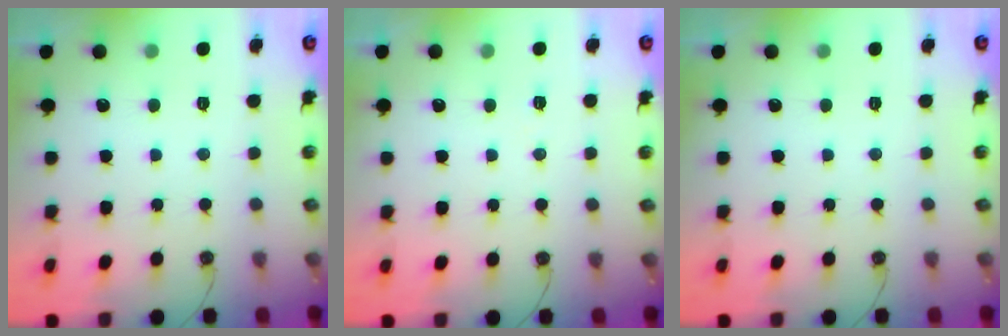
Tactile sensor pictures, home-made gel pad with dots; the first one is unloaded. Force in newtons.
{"total": 5.3, "press": 2.9, "slide": 4.4}
{"total": 0.0}